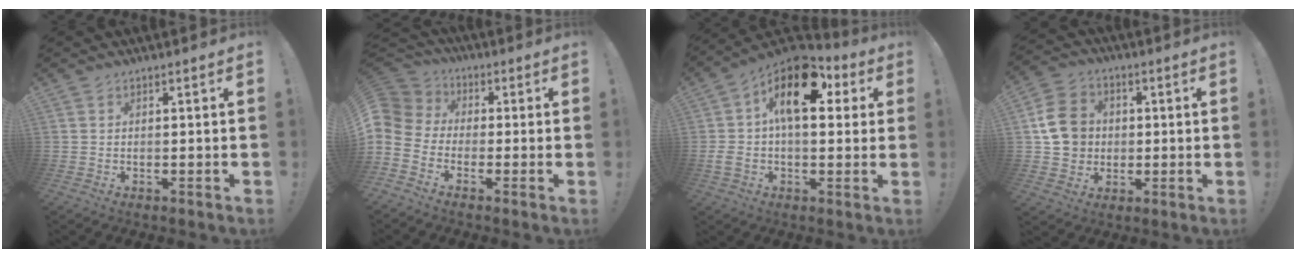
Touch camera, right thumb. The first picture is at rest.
{"total": 7.2, "force": [-2.6, 6.0, 2.9], "torque": [-0.067, 0.019, -0.045]}
{"total": 18.8, "force": [4.8, 10.2, 15.0], "torque": [-0.242, -0.009, 0.081]}
{"total": 12.3, "force": [1.1, 10.9, 5.6], "torque": [-0.077, 0.009, 0.026]}